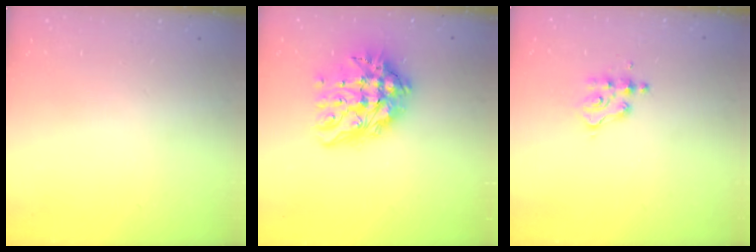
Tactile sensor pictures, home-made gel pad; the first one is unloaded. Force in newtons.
{"total": 17.8, "press": 17.8, "slide": 1.6}
{"total": 3.3, "press": 3.2, "slide": 0.5}